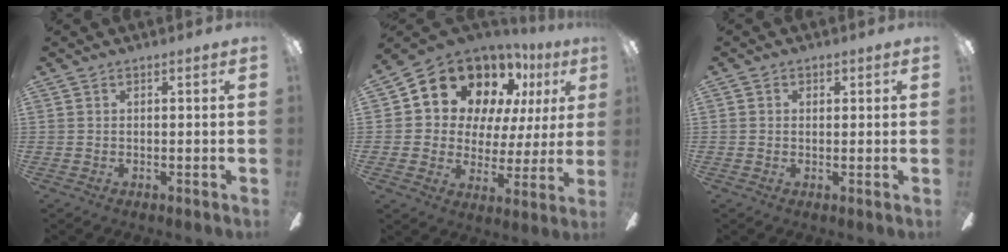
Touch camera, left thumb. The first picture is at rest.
{"total": 15.8, "force": [11.0, 9.4, 6.3], "torque": [-0.116, -0.070, 0.202]}
{"total": 1.2, "force": [0.2, 1.1, 0.5], "torque": [-0.002, 0.003, 0.001]}